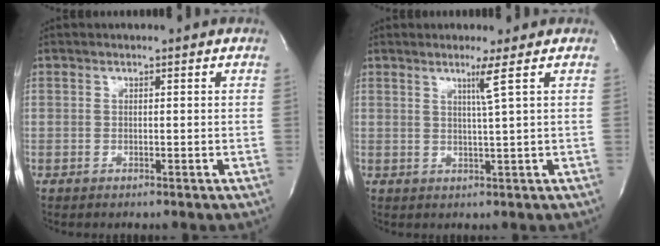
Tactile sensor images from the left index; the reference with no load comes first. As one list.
[{"total": 2.7, "force": [1.2, -1.4, 2.0], "torque": [-0.040, -0.013, 0.027]}]